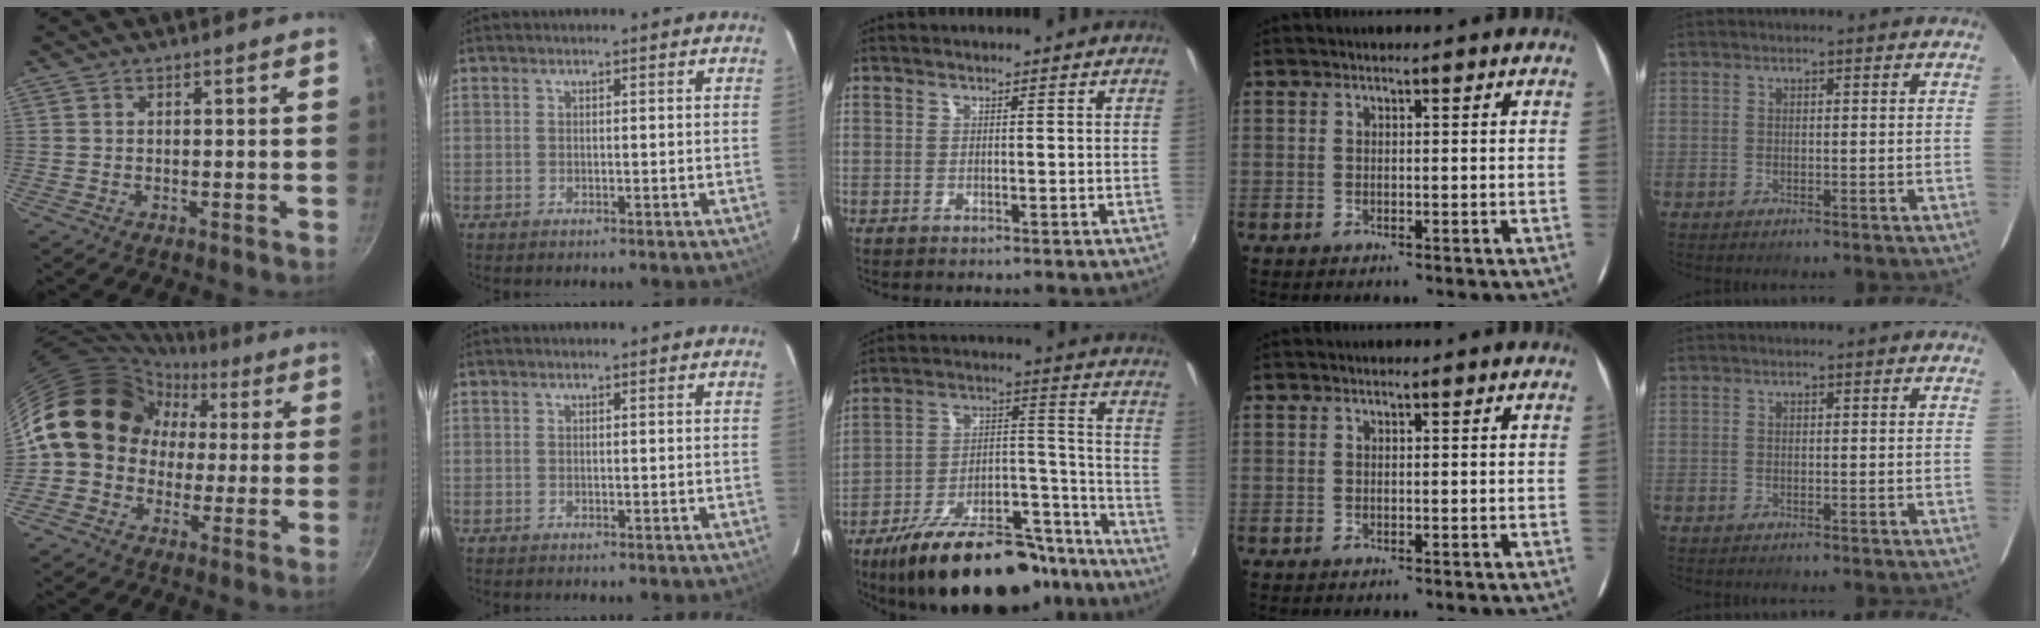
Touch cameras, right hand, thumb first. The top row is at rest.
{"thumb": {"total": 15.5, "force": [0.6, 13.6, 7.4], "torque": [-0.078, 0.049, -0.006]}, "middle": {"total": 26.2, "force": [-19.5, 10.5, 14.0], "torque": [-0.221, 0.021, -0.273]}}